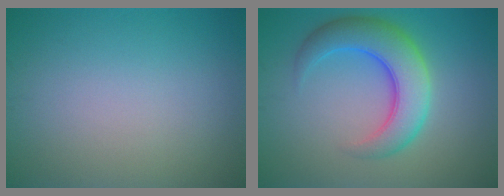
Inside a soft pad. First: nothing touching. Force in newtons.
{"total": 6.6, "press": 6.6, "slide": 0.1}